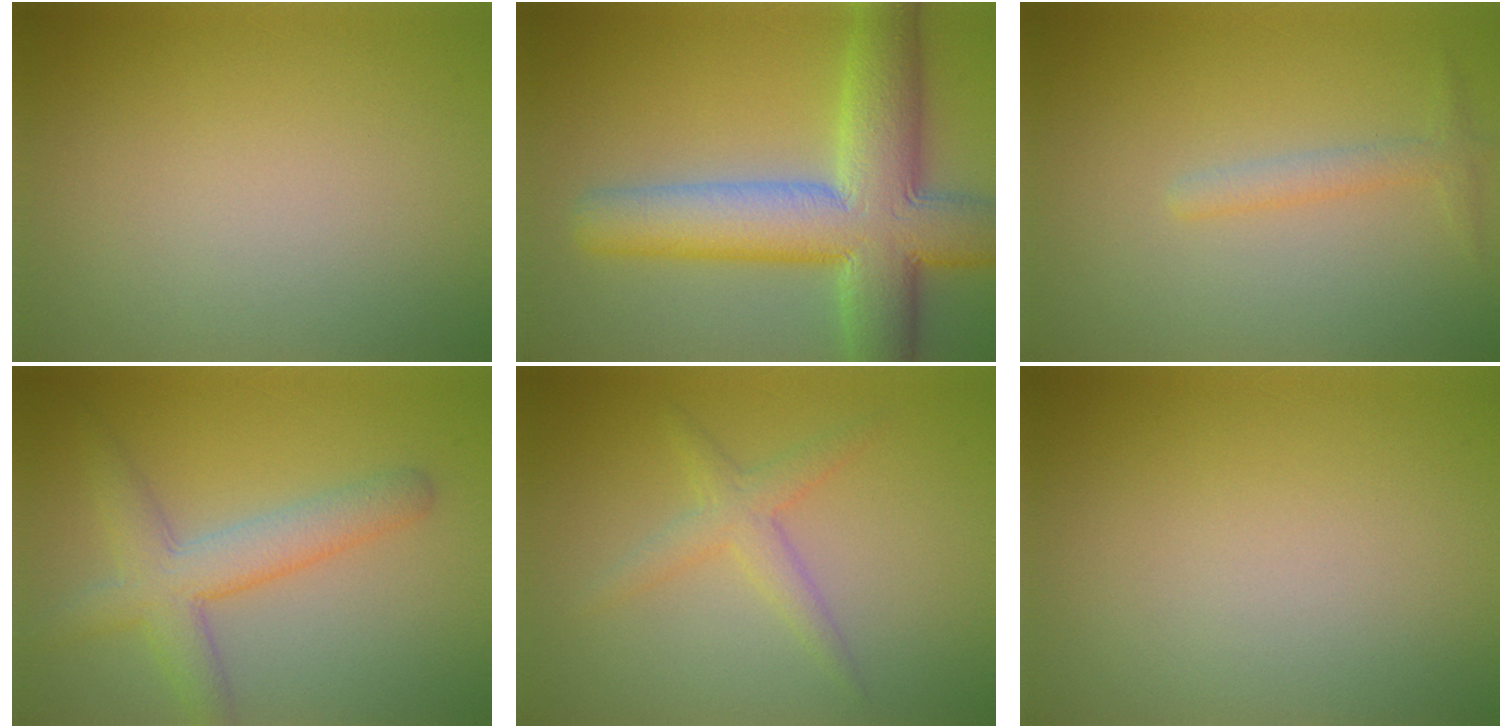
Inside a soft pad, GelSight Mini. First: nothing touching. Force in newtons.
{"total": 10.9, "press": 10.9, "slide": 0.8}
{"total": 1.6, "press": 1.6, "slide": 0.1}
{"total": 4.7, "press": 4.7, "slide": 0.2}
{"total": 2.2, "press": 2.2, "slide": 0.1}
{"total": 0.0}